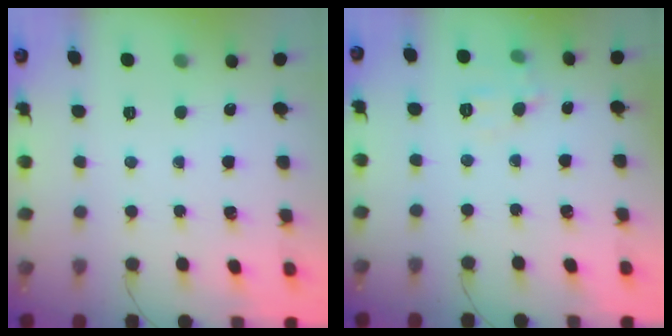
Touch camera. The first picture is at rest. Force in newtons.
{"total": 5.4, "press": 5.2, "slide": 1.3}